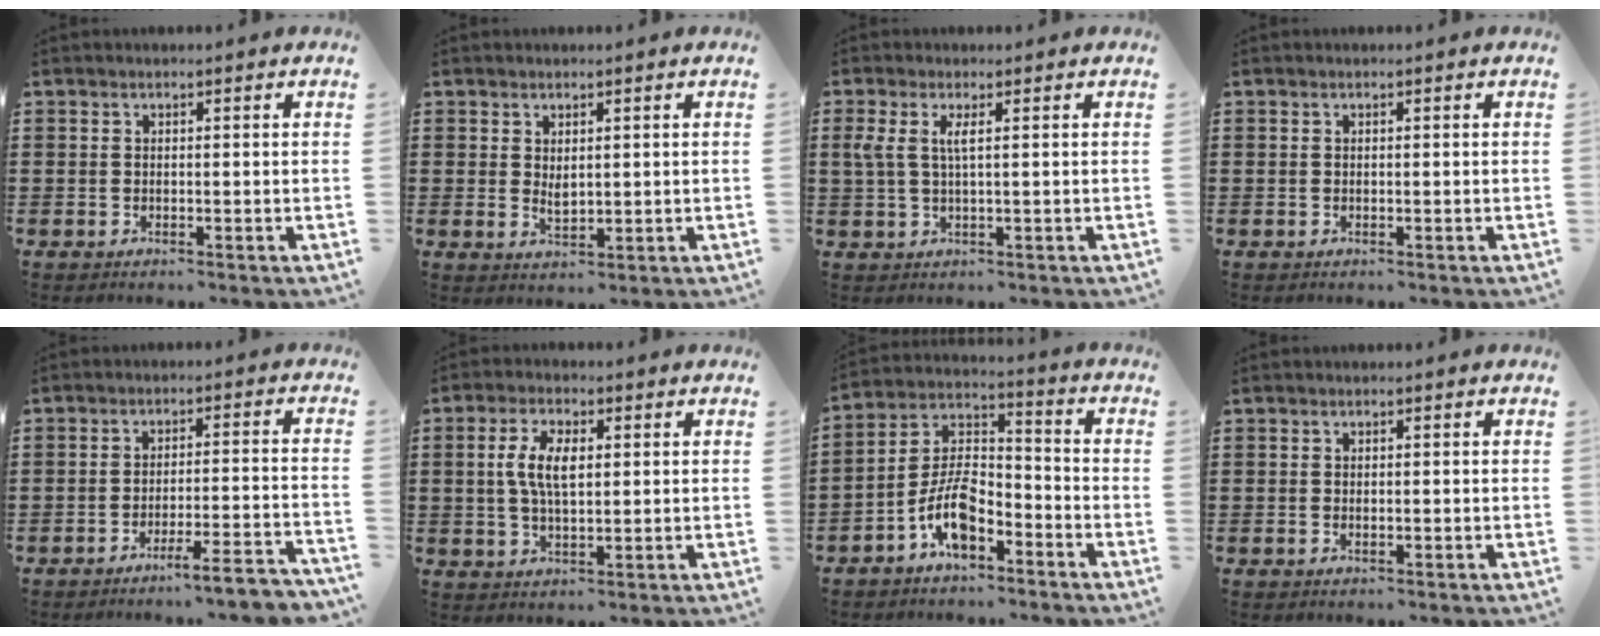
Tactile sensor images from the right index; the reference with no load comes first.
{"total": 1.9, "force": [0.8, 0.9, 1.5], "torque": [-0.030, 0.000, 0.014]}
{"total": 3.1, "force": [0.8, 0.7, 2.9], "torque": [-0.076, -0.004, 0.007]}
{"total": 0.0}
{"total": 5.3, "force": [-4.6, -0.4, 2.7], "torque": [-0.042, -0.014, -0.085]}
{"total": 6.3, "force": [0.8, 2.9, 5.5], "torque": [-0.119, 0.010, 0.010]}
{"total": 8.8, "force": [-5.2, 3.9, 5.9], "torque": [-0.140, 0.002, -0.102]}
{"total": 0.5, "force": [0.0, 0.2, 0.5], "torque": [-0.010, -0.001, -0.001]}